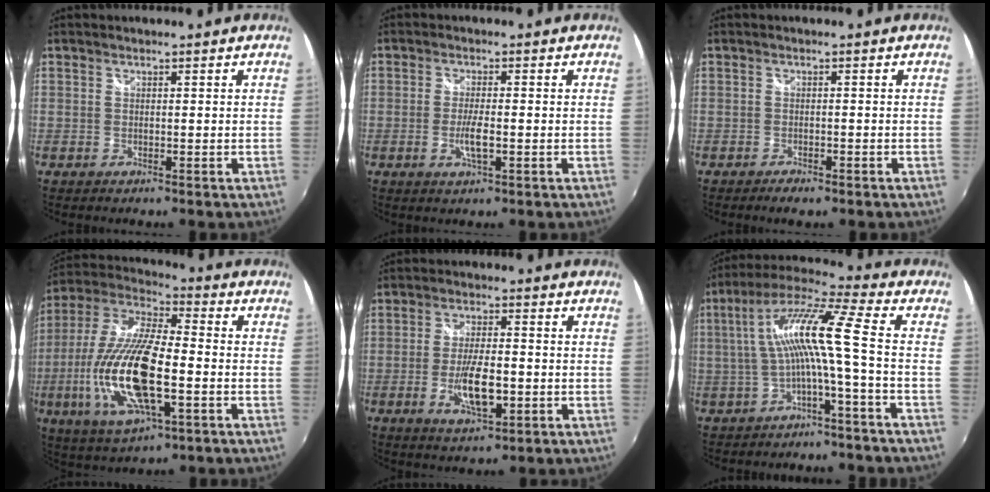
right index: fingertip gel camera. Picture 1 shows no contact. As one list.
[{"total": 4.1, "force": [-1.1, 0.9, 3.8], "torque": [-0.075, -0.006, -0.020]}, {"total": 2.7, "force": [-2.0, 0.9, 1.5], "torque": [-0.036, -0.008, -0.035]}, {"total": 21.4, "force": [-4.7, 7.2, 19.5], "torque": [-0.400, -0.022, -0.089]}, {"total": 8.8, "force": [-2.3, 3.0, 8.0], "torque": [-0.154, -0.009, -0.038]}, {"total": 12.1, "force": [-1.6, -0.5, 12.0], "torque": [-0.230, 0.015, -0.025]}]